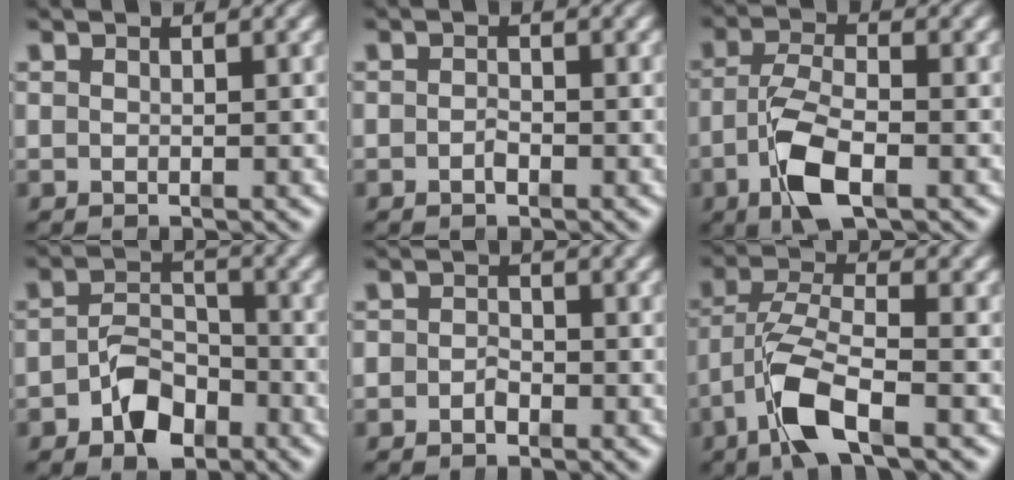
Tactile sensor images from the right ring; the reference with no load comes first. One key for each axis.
{"total": 1.1, "fx": -0.7, "fy": 0.6, "fz": 0.6, "tx": -0.012, "ty": -0.003, "tz": -0.012}
{"total": 5.6, "fx": -2.2, "fy": 2.2, "fz": 4.7, "tx": -0.091, "ty": -0.018, "tz": -0.031}
{"total": 4.6, "fx": -2.8, "fy": 2.8, "fz": 2.5, "tx": -0.031, "ty": -0.011, "tz": -0.045}
{"total": 1.9, "fx": -1.1, "fy": 1.4, "fz": 0.6, "tx": -0.015, "ty": -0.009, "tz": -0.019}
{"total": 5.4, "fx": -1.7, "fy": 2.1, "fz": 4.7, "tx": -0.110, "ty": -0.026, "tz": -0.018}